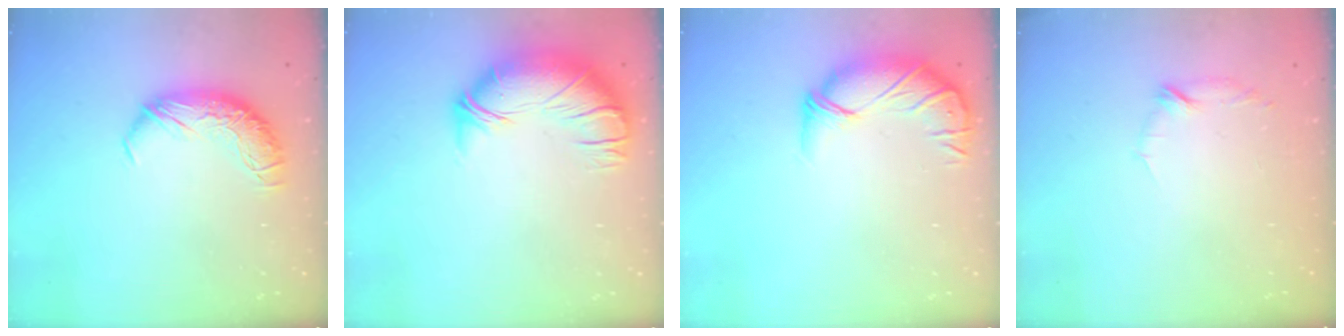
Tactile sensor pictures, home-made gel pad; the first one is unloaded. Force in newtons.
{"total": 2.6, "press": 0.3, "slide": 2.6}
{"total": 3.5, "press": 2.6, "slide": 2.4}
{"total": 6.5, "press": 6.4, "slide": 0.9}